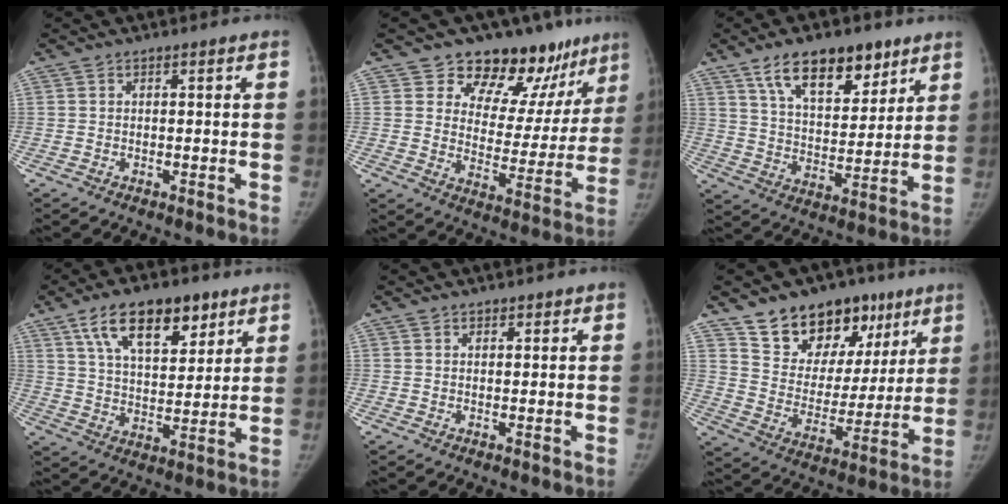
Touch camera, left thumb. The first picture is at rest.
{"total": 17.0, "force": [12.7, 9.1, 6.6], "torque": [-0.020, -0.085, 0.166]}
{"total": 15.7, "force": [9.8, 7.8, 9.5], "torque": [-0.108, -0.046, 0.168]}
{"total": 15.7, "force": [8.9, 7.7, 10.4], "torque": [-0.131, -0.033, 0.153]}
{"total": 1.1, "force": [0.8, 0.7, 0.2], "torque": [0.009, -0.005, 0.009]}
{"total": 19.7, "force": [12.5, 12.5, 8.7], "torque": [-0.073, -0.046, 0.204]}